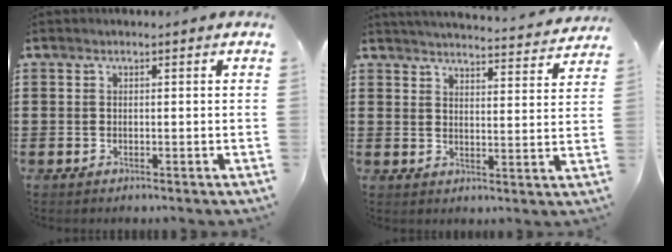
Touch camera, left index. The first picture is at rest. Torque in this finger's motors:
{"motor_torque": [1.43, -0.71, -0.59, -0.21]}